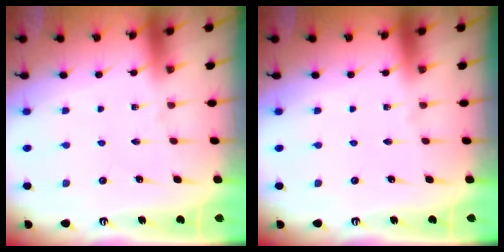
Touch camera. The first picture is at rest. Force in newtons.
{"total": 0.0}